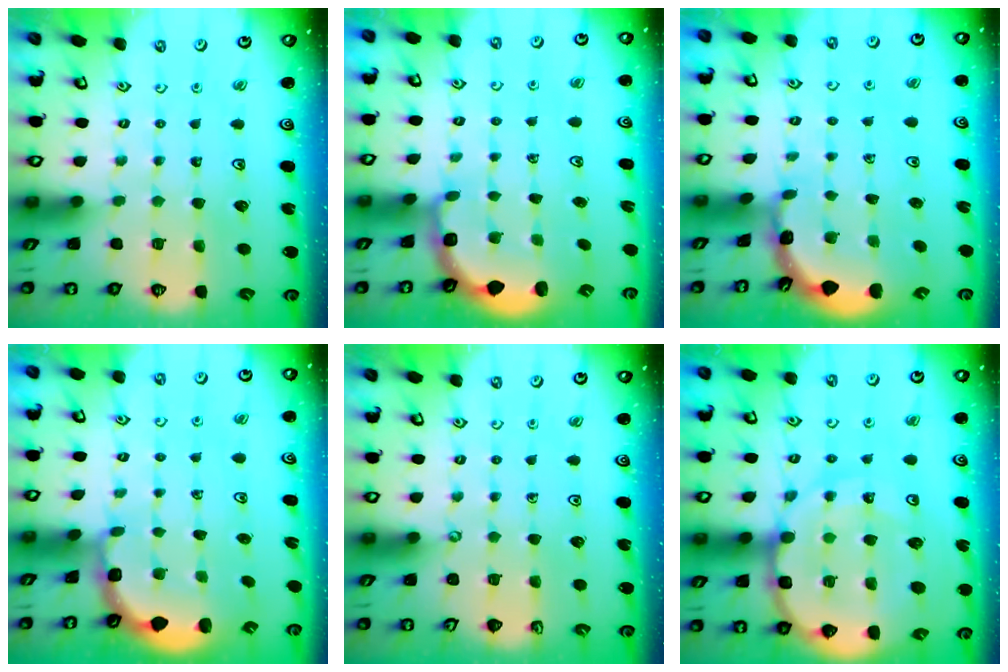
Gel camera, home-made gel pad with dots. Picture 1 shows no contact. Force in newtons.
{"total": 3.0, "press": 2.0, "slide": 2.2}
{"total": 1.7, "press": 1.7, "slide": 0.1}
{"total": 1.9, "press": 1.5, "slide": 1.1}
{"total": 0.0}
{"total": 19.5, "press": 19.1, "slide": 3.9}